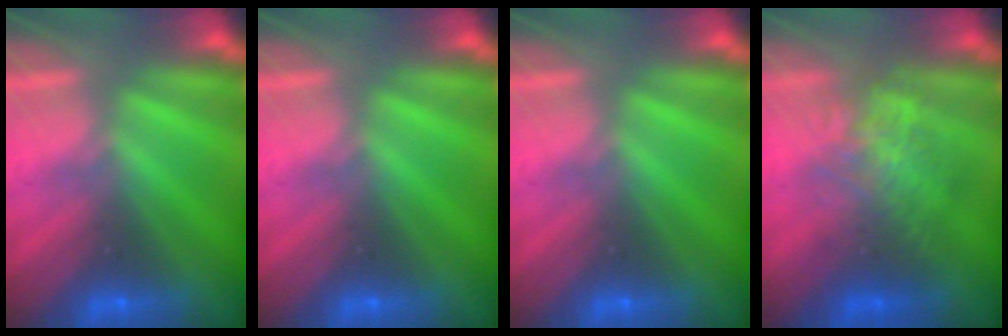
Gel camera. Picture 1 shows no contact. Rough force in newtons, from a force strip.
{"total": 0.0}
{"total": 0.0}
{"total": 2.2}